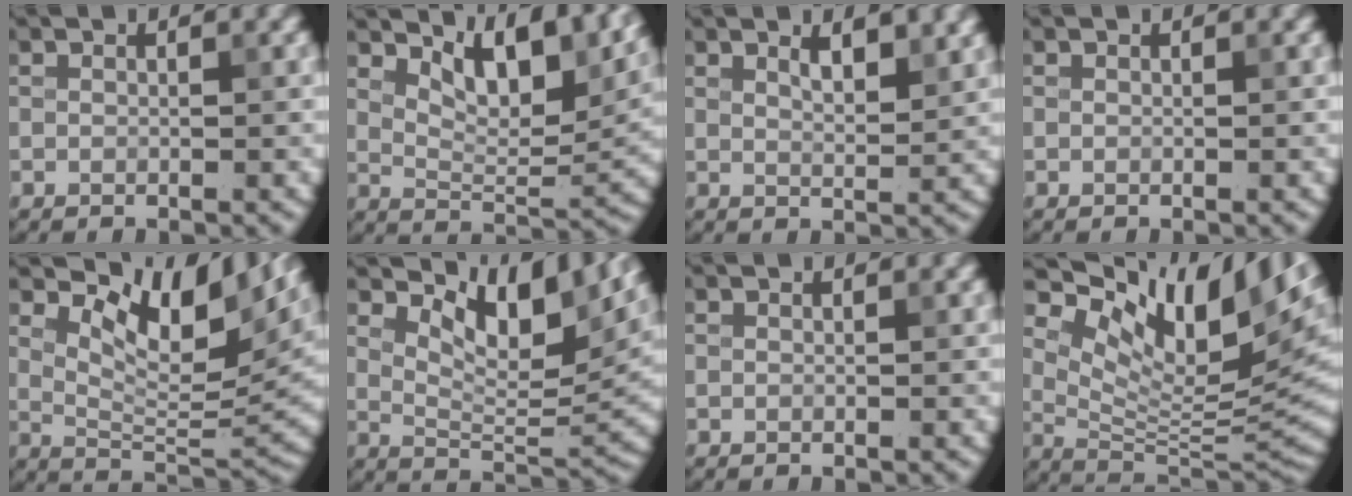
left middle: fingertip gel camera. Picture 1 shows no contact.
{"total": 7.5, "force": [4.5, 3.1, 5.2], "torque": [-0.081, -0.007, 0.076]}
{"total": 2.8, "force": [1.8, 0.8, 2.1], "torque": [-0.028, -0.002, 0.031]}
{"total": 0.0}
{"total": 9.5, "force": [5.1, 3.9, 7.1], "torque": [-0.111, -0.003, 0.091]}
{"total": 8.0, "force": [4.4, 3.3, 5.8], "torque": [-0.086, -0.005, 0.075]}
{"total": 0.0}
{"total": 13.3, "force": [7.1, 5.0, 10.1], "torque": [-0.172, 0.009, 0.138]}